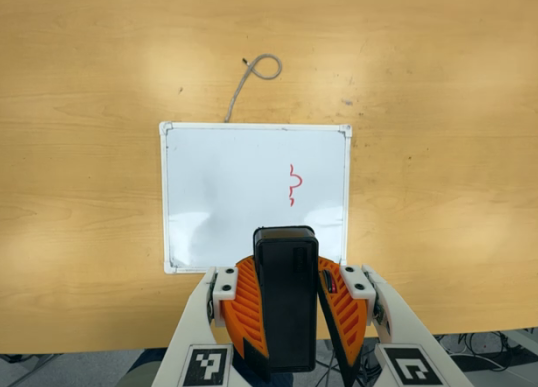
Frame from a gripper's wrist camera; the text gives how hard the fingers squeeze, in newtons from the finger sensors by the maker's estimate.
{"total": 9.7, "left": 9.8, "right": 9.6}